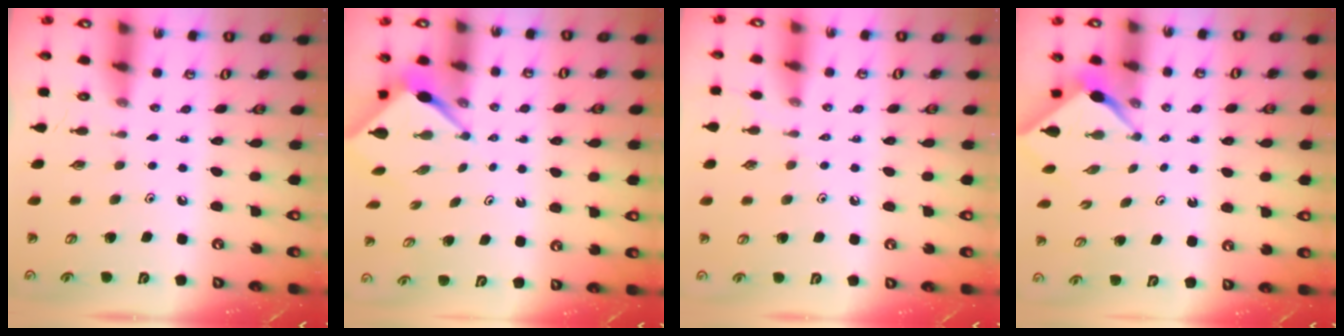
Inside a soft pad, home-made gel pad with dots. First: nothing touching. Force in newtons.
{"total": 3.1, "press": 3.1, "slide": 0.2}
{"total": 2.4, "press": 2.4, "slide": 0.4}
{"total": 2.4, "press": 2.4, "slide": 0.2}